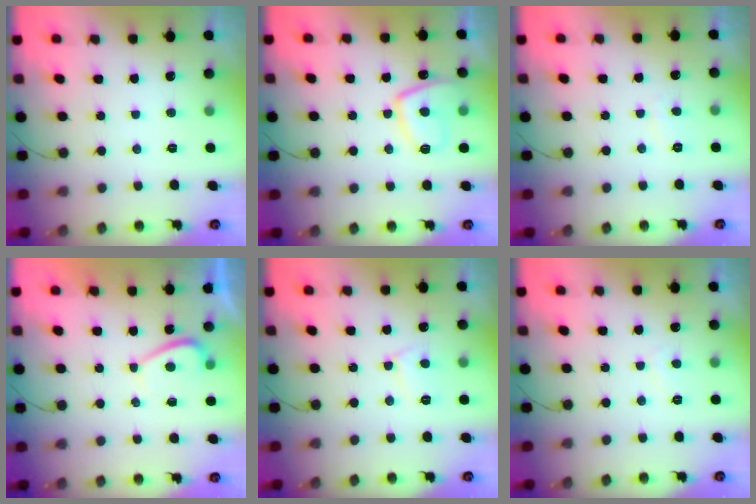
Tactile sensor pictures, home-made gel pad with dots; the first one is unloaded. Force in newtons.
{"total": 10.4, "press": 10.4, "slide": 1.3}
{"total": 1.6, "press": 1.6, "slide": 0.5}
{"total": 2.3, "press": 2.1, "slide": 0.7}
{"total": 5.5, "press": 5.5, "slide": 0.4}
{"total": 0.8, "press": 0.7, "slide": 0.4}